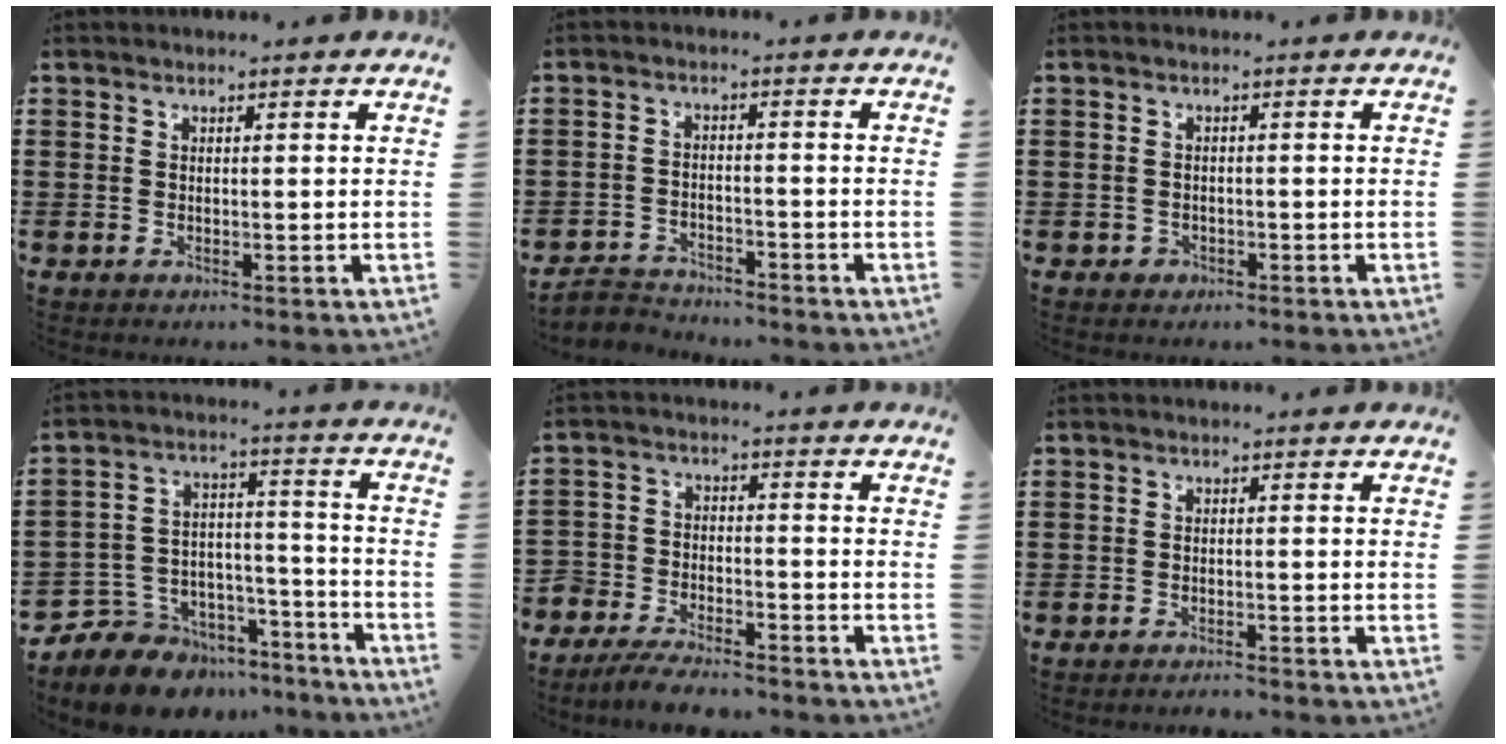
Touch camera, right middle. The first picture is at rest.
{"total": 3.1, "force": [-3.0, 0.8, 0.1], "torque": [-0.016, -0.001, -0.066]}
{"total": 0.9, "force": [-0.7, 0.6, 0.1], "torque": [-0.005, -0.001, -0.015]}
{"total": 7.4, "force": [-6.5, 3.4, -0.3], "torque": [-0.008, 0.012, -0.125]}
{"total": 5.1, "force": [-5.0, 1.0, 0.4], "torque": [-0.008, 0.012, -0.102]}
{"total": 1.4, "force": [-1.4, 0.0, 0.0], "torque": [-0.002, 0.003, -0.028]}